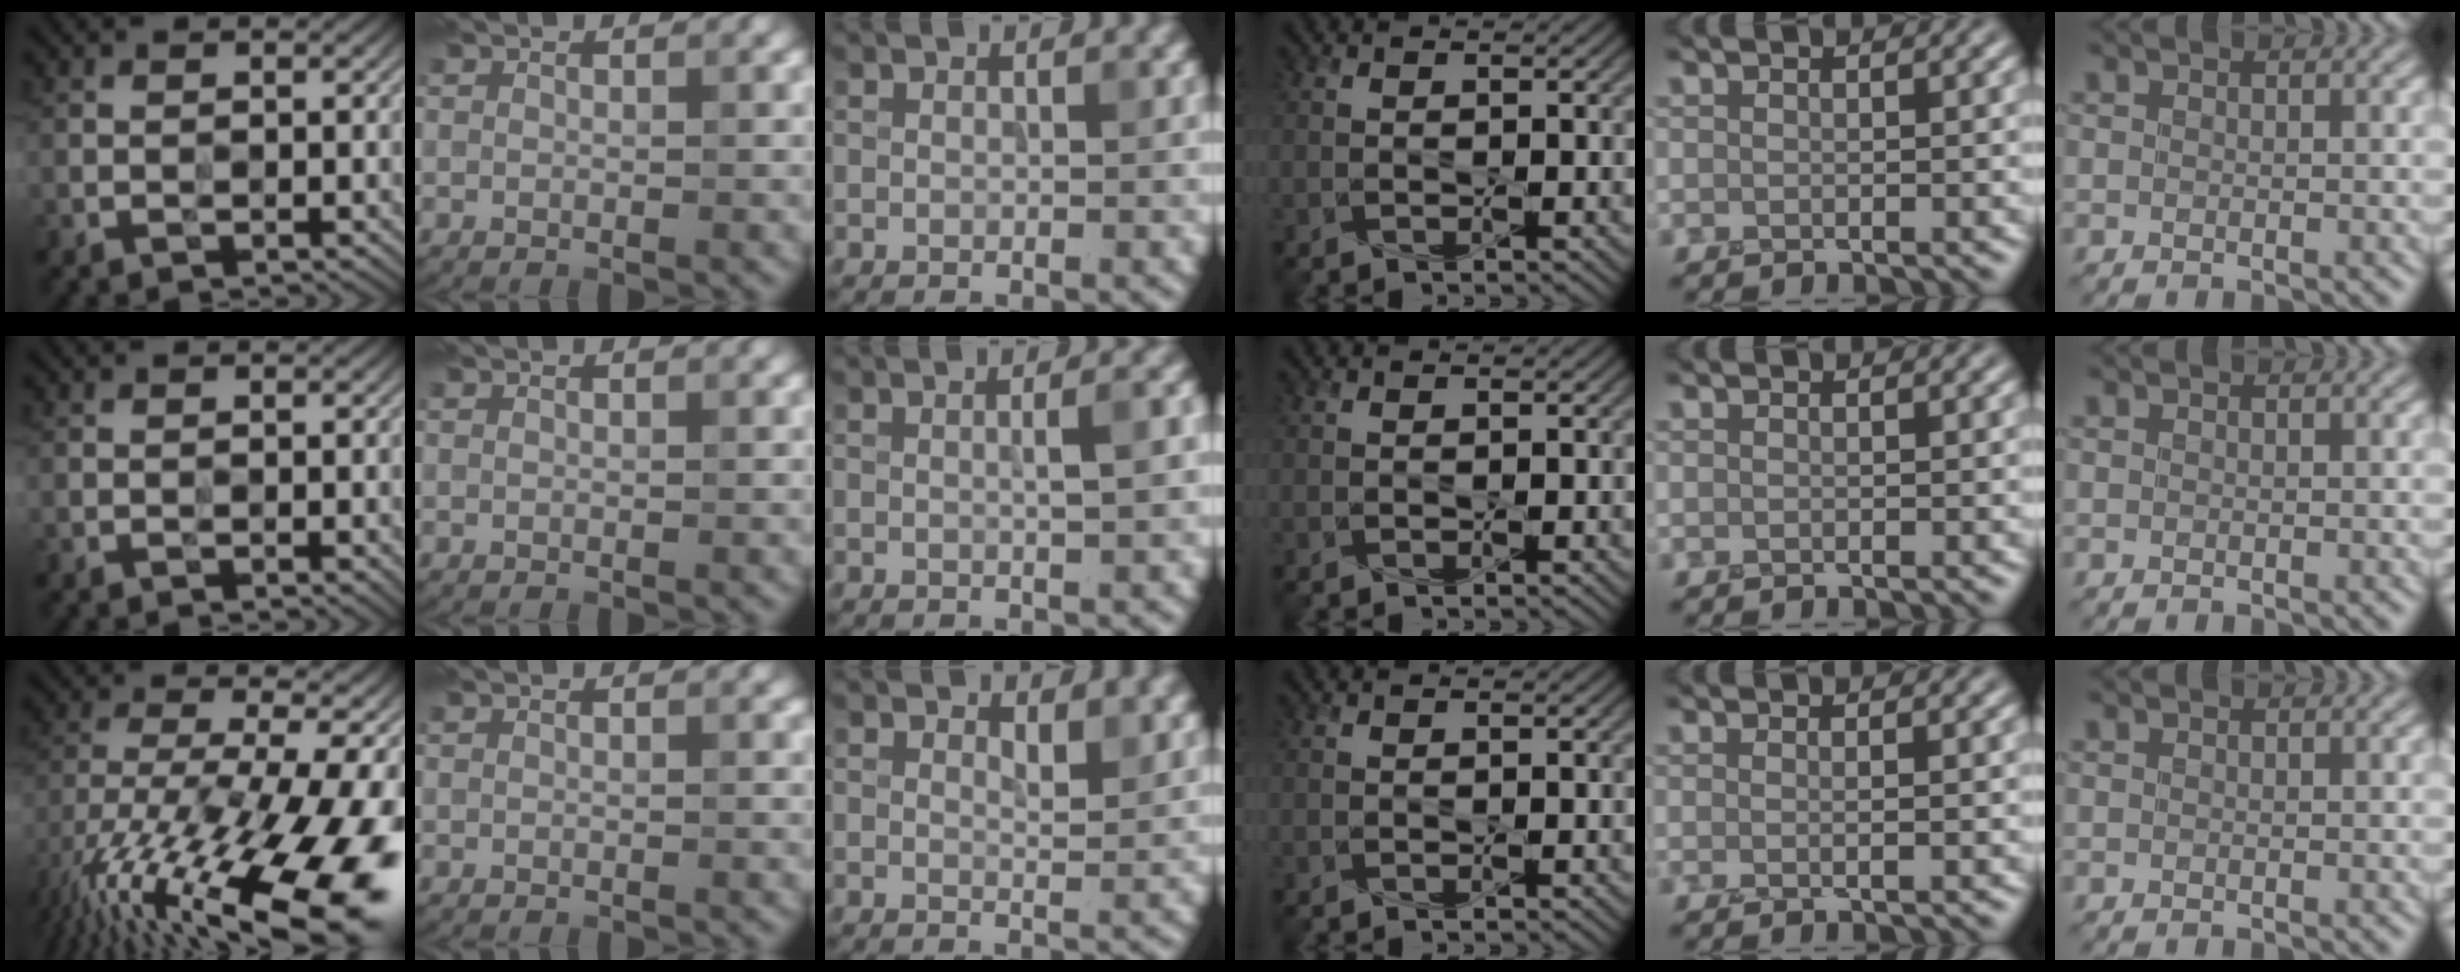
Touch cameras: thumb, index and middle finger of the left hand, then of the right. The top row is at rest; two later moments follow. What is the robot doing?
{"motion": "screw", "object": "organic brewed tea cap"}